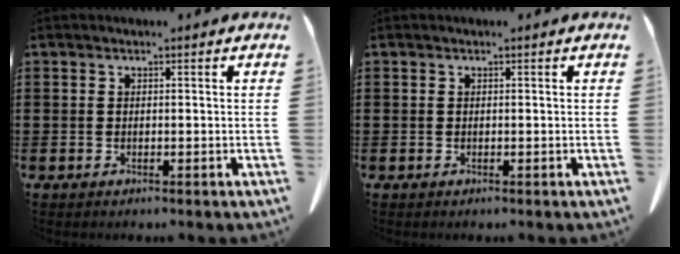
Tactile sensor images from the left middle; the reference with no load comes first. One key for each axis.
{"total": 0.0}